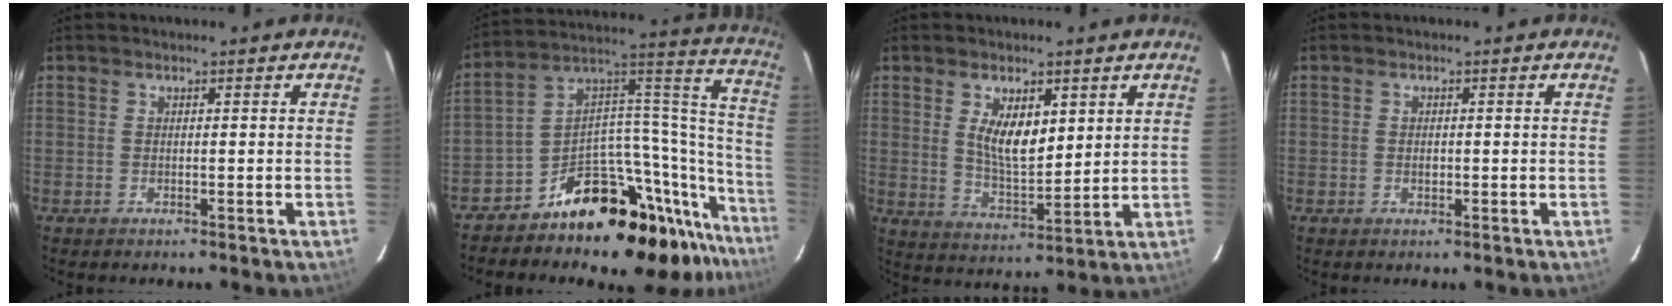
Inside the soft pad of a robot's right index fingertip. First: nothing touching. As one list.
[{"total": 25.0, "force": [-19.3, 10.7, 11.7], "torque": [-0.104, 0.080, -0.297]}, {"total": 8.7, "force": [3.2, 3.8, 7.2], "torque": [-0.127, -0.004, 0.067]}, {"total": 1.2, "force": [-0.2, 0.8, 0.8], "torque": [-0.014, 0.002, -0.003]}]